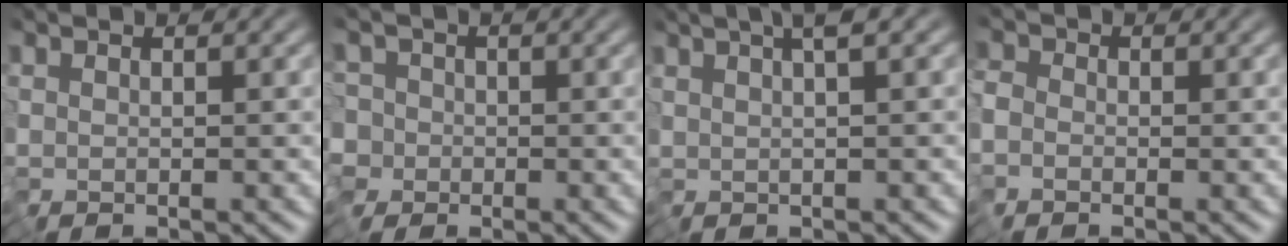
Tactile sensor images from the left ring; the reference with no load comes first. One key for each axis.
{"total": 3.3, "fx": -1.2, "fy": 3.0, "fz": 0.3, "tx": 0.006, "ty": 0.010, "tz": -0.038}
{"total": 3.3, "fx": 1.5, "fy": 0.6, "fz": 2.8, "tx": -0.049, "ty": 0.012, "tz": 0.027}
{"total": 2.1, "fx": -1.4, "fy": 1.6, "fz": 0.2, "tx": -0.002, "ty": -0.003, "tz": -0.037}